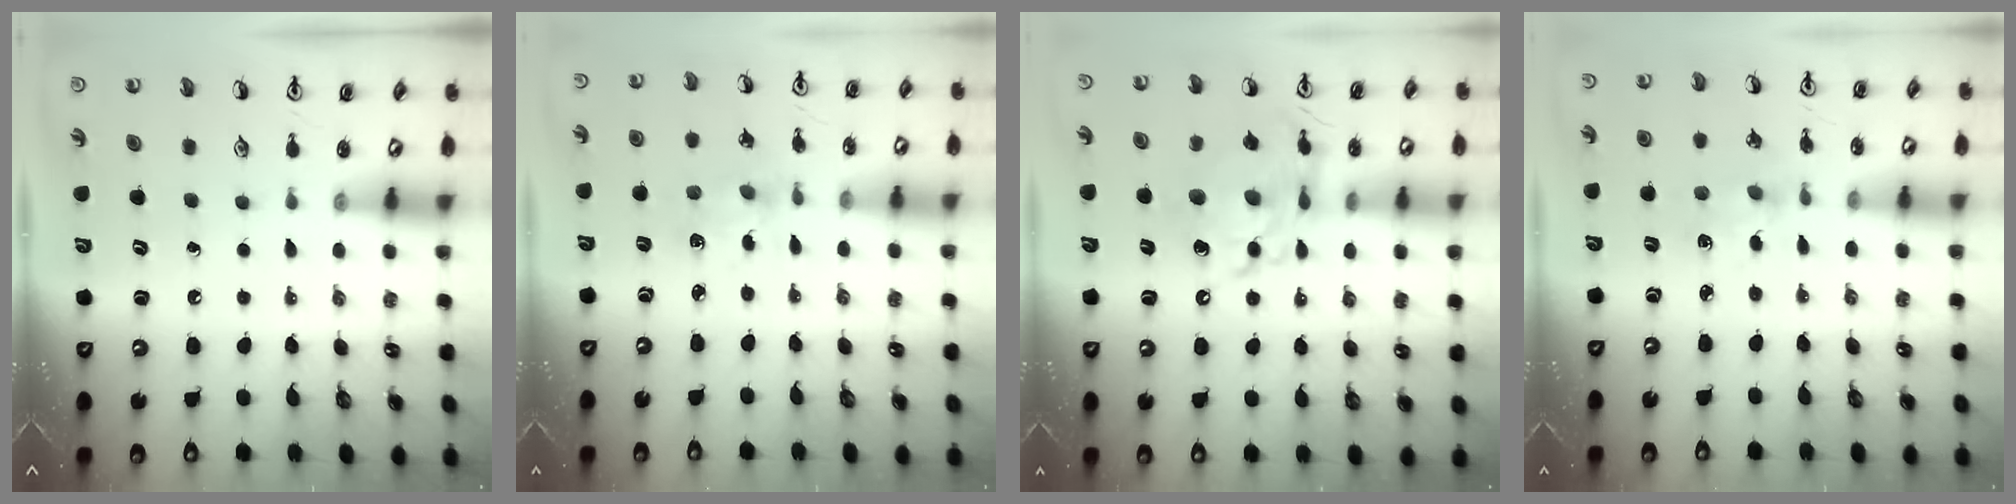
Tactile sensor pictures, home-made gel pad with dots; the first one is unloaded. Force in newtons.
{"total": 2.0, "press": 2.0, "slide": 0.4}
{"total": 12.1, "press": 12.0, "slide": 1.3}
{"total": 1.3, "press": 1.2, "slide": 0.2}